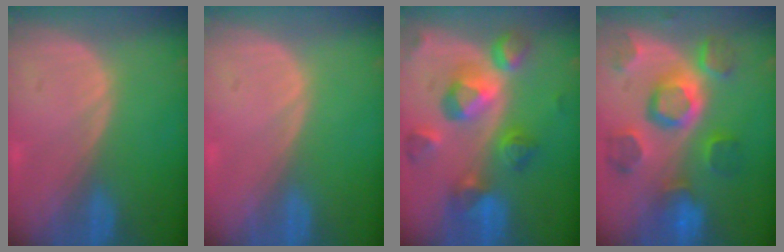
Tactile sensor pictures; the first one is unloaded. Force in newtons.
{"total": 0.0}
{"total": 10.4, "press": 9.3, "slide": 4.7}
{"total": 11.3, "press": 10.0, "slide": 5.3}